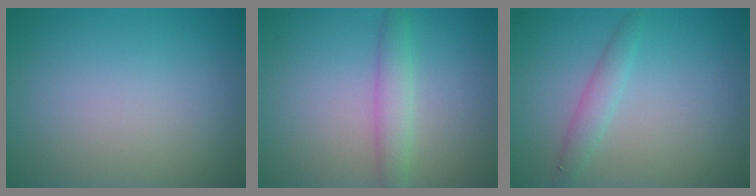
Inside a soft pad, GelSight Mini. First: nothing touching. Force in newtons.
{"total": 2.3, "press": 2.3, "slide": 0.2}
{"total": 1.6, "press": 1.6, "slide": 0.0}